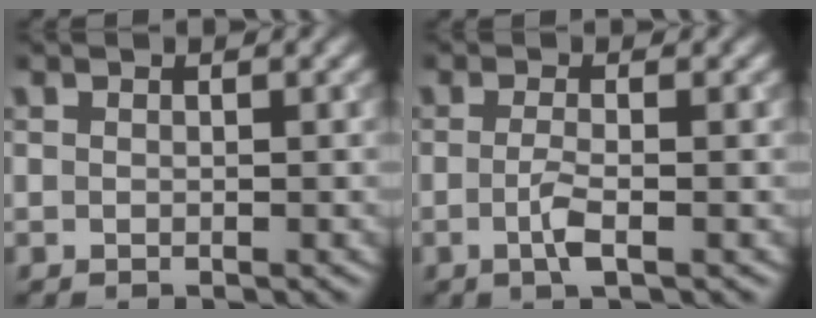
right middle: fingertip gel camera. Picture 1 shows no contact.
{"total": 2.1, "force": [-0.6, 0.5, 2.0], "torque": [-0.040, -0.003, -0.014]}